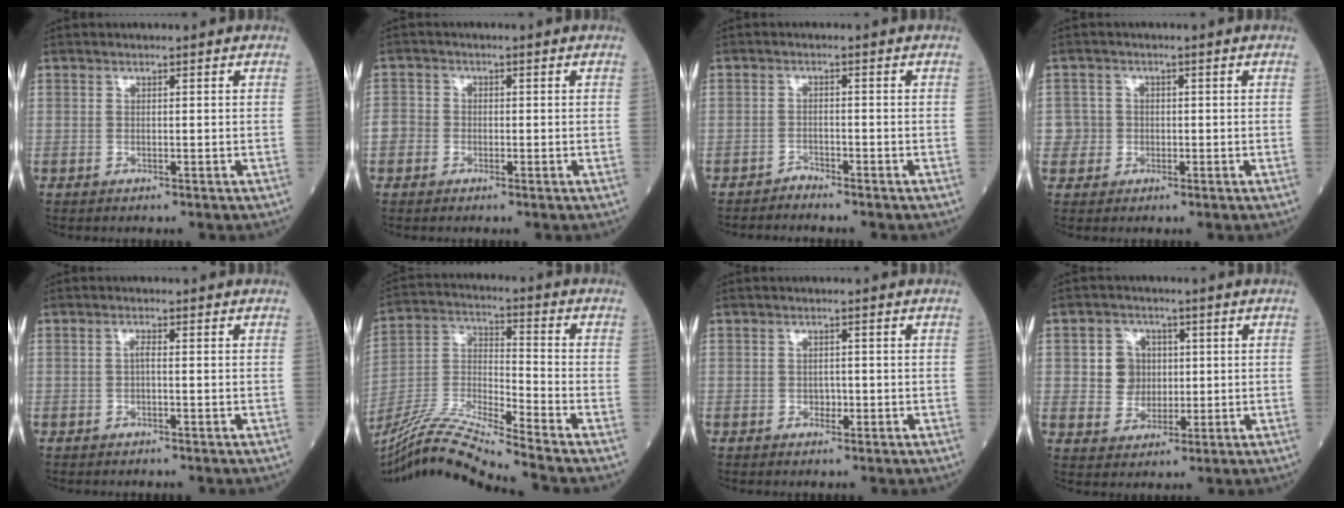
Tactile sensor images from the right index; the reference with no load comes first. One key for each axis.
{"total": 2.8, "fx": -1.0, "fy": 2.5, "fz": 0.6, "tx": -0.005, "ty": 0.010, "tz": -0.030}
{"total": 1.4, "fx": -1.4, "fy": -0.1, "fz": -0.3, "tx": 0.013, "ty": -0.003, "tz": -0.023}
{"total": 2.8, "fx": -0.4, "fy": 2.7, "fz": -0.3, "tx": 0.018, "ty": 0.010, "tz": -0.013}
{"total": 0.9, "fx": -0.2, "fy": 0.1, "fz": 0.9, "tx": -0.017, "ty": 0.002, "tz": -0.005}
{"total": 16.2, "fx": -14.3, "fy": -2.0, "fz": 7.2, "tx": -0.140, "ty": -0.011, "tz": -0.266}
{"total": 1.1, "fx": -0.4, "fy": 0.8, "fz": 0.6, "tx": -0.008, "ty": 0.003, "tz": -0.005}
{"total": 5.5, "fx": 0.9, "fy": 5.1, "fz": 2.0, "tx": -0.036, "ty": 0.013, "tz": 0.021}